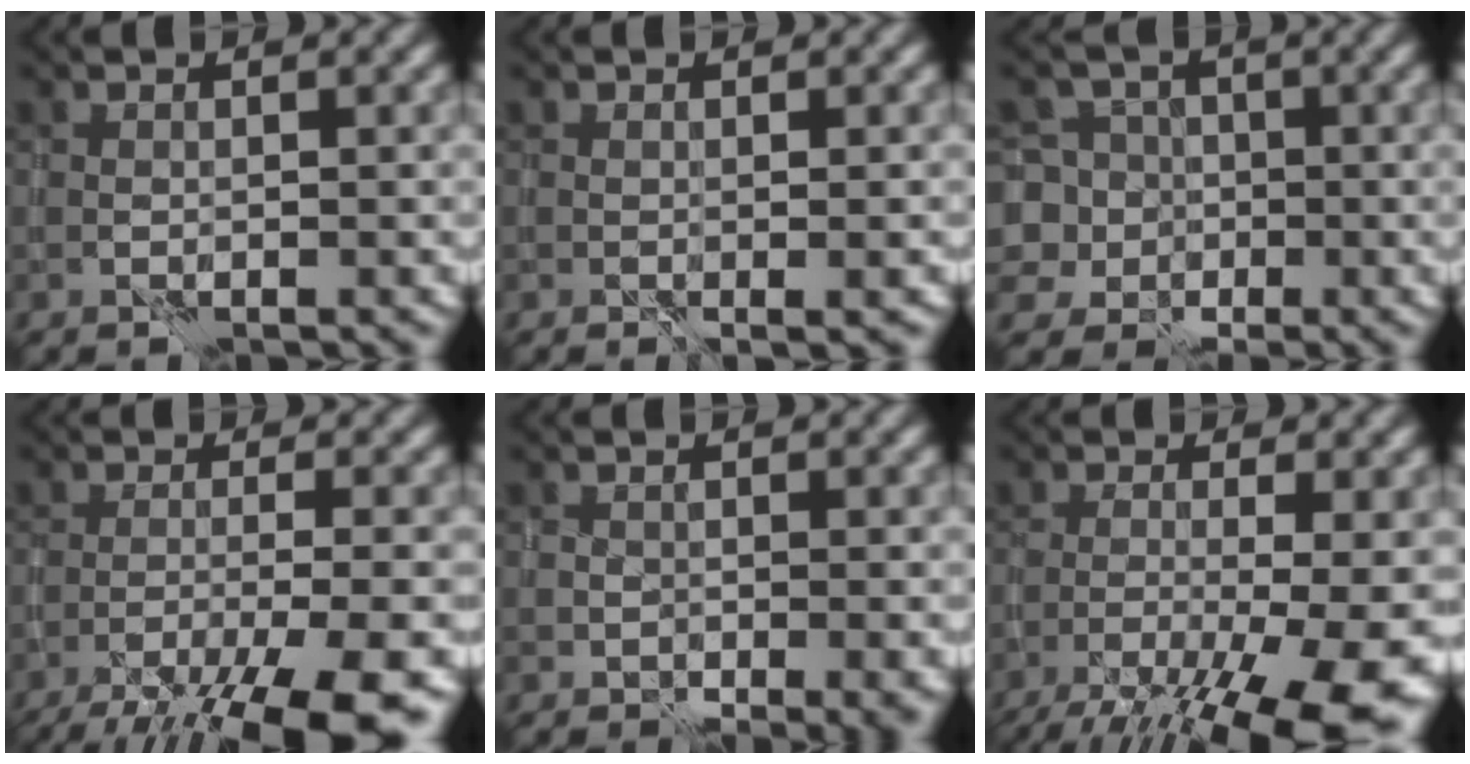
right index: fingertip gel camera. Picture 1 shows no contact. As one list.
[{"total": 0.7, "force": [0.1, 0.2, 0.7], "torque": [-0.010, -0.002, 0.002]}, {"total": 7.5, "force": [-1.3, 7.2, 1.9], "torque": [-0.047, 0.015, -0.059]}, {"total": 10.5, "force": [-7.2, 1.7, 7.4], "torque": [-0.111, -0.018, -0.109]}, {"total": 2.1, "force": [-1.0, 1.1, 1.5], "torque": [-0.014, -0.006, -0.011]}, {"total": 12.0, "force": [-6.3, 3.0, 9.8], "torque": [-0.144, -0.008, -0.095]}]